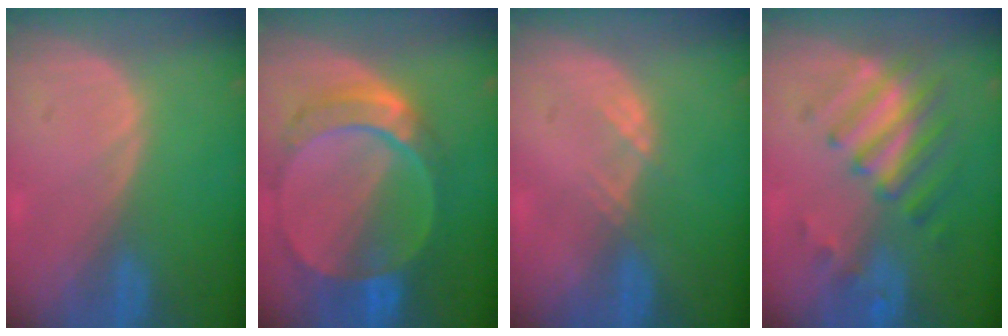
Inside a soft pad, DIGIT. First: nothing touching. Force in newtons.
{"total": 9.5, "press": 8.3, "slide": 4.6}
{"total": 1.5, "press": 1.3, "slide": 0.8}
{"total": 7.7, "press": 7.1, "slide": 3.1}